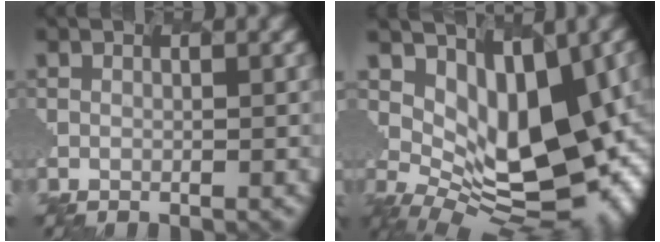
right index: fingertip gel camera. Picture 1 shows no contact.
{"total": 12.0, "force": [2.5, 6.4, 9.8], "torque": [-0.128, -0.010, 0.053]}